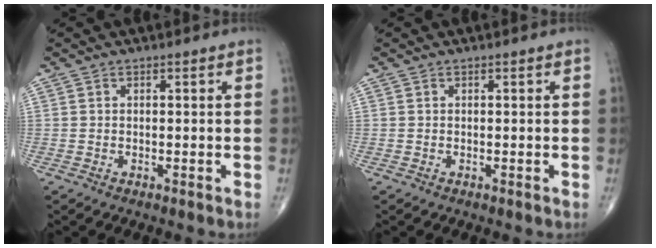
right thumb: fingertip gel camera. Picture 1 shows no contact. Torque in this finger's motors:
{"motor_torque": [0.00, 0.00, 0.00, 0.00, 0.00]}